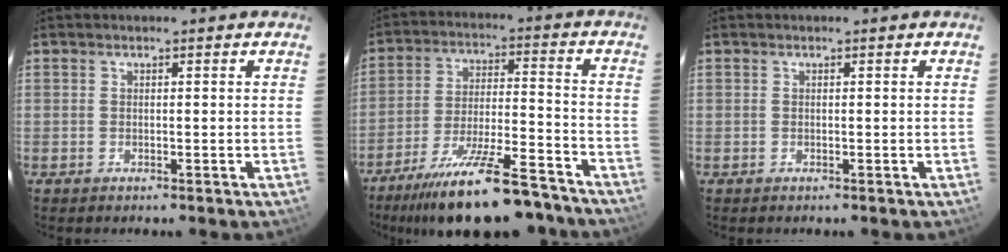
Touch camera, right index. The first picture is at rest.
{"total": 21.8, "force": [-18.1, 4.7, 11.3], "torque": [-0.205, -0.023, -0.268]}
{"total": 0.0}